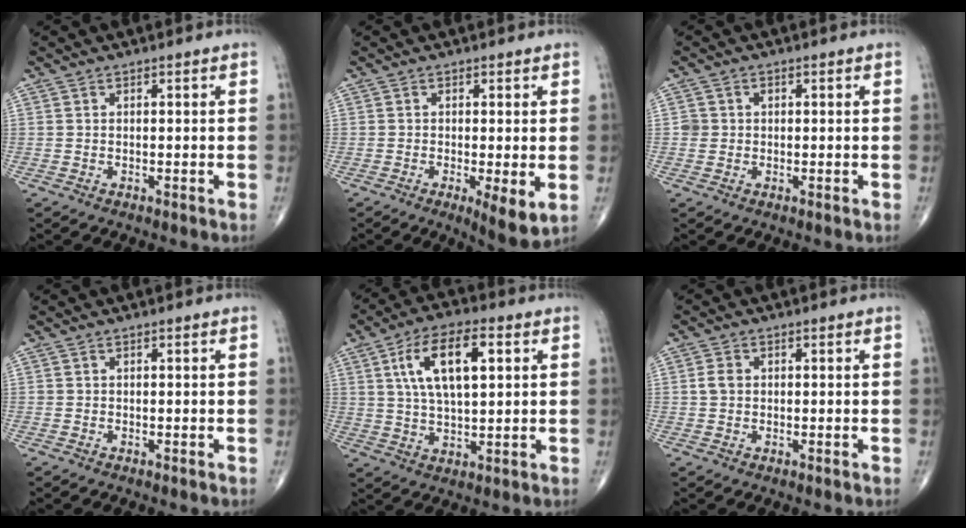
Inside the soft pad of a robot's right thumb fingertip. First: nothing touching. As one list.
[{"total": 5.9, "force": [-1.2, 1.5, 5.6], "torque": [-0.090, -0.020, -0.022]}, {"total": 2.0, "force": [0.1, 1.9, 0.4], "torque": [0.004, 0.004, 0.003]}, {"total": 0.0}, {"total": 13.1, "force": [3.9, 5.7, 11.1], "torque": [-0.194, 0.004, 0.070]}, {"total": 2.2, "force": [0.3, 1.8, 1.4], "torque": [-0.026, 0.004, 0.004]}]